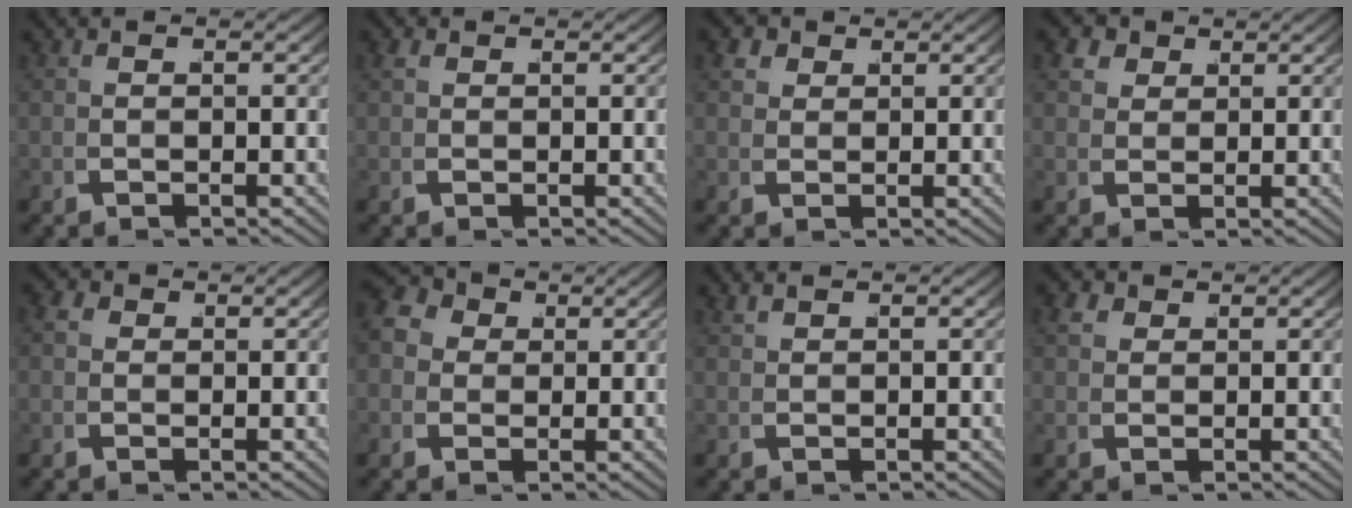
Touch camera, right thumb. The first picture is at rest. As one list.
[{"total": 0.9, "force": [0.4, 0.7, 0.3], "torque": [-0.007, -0.002, 0.010]}, {"total": 2.6, "force": [1.5, 2.0, 0.8], "torque": [-0.027, -0.005, 0.031]}, {"total": 3.3, "force": [1.8, 2.5, 1.1], "torque": [-0.035, -0.005, 0.038]}, {"total": 1.7, "force": [0.5, 1.5, 0.5], "torque": [-0.014, 0.000, 0.006]}, {"total": 7.2, "force": [2.0, 6.1, 3.4], "torque": [-0.070, 0.005, 0.021]}, {"total": 0.9, "force": [0.9, 0.2, 0.3], "torque": [-0.005, 0.000, 0.023]}, {"total": 2.0, "force": [1.3, 1.5, 0.6], "torque": [-0.020, -0.003, 0.029]}]